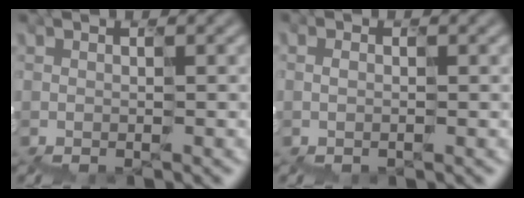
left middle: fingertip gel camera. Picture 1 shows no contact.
{"total": 1.3, "force": [-0.3, -0.5, -1.2], "torque": [0.000, -0.004, -0.006]}